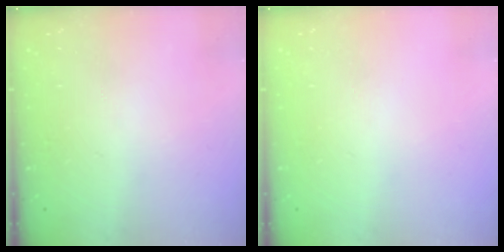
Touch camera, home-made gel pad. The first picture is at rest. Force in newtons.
{"total": 0.0}